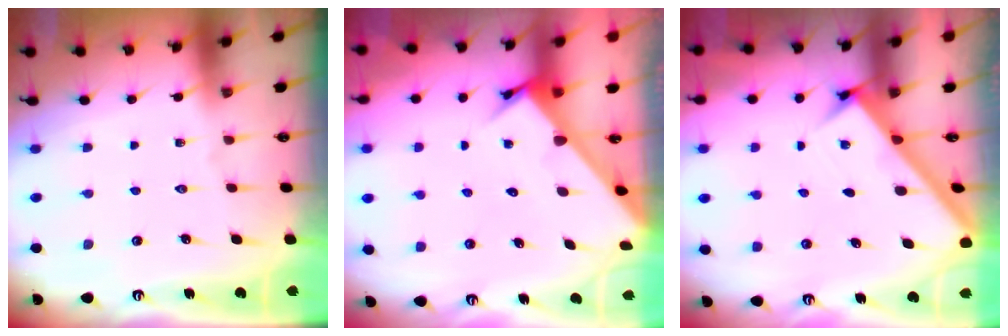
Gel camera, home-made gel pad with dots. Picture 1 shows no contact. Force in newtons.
{"total": 3.4, "press": 3.4, "slide": 0.2}
{"total": 2.6, "press": 2.6, "slide": 0.3}